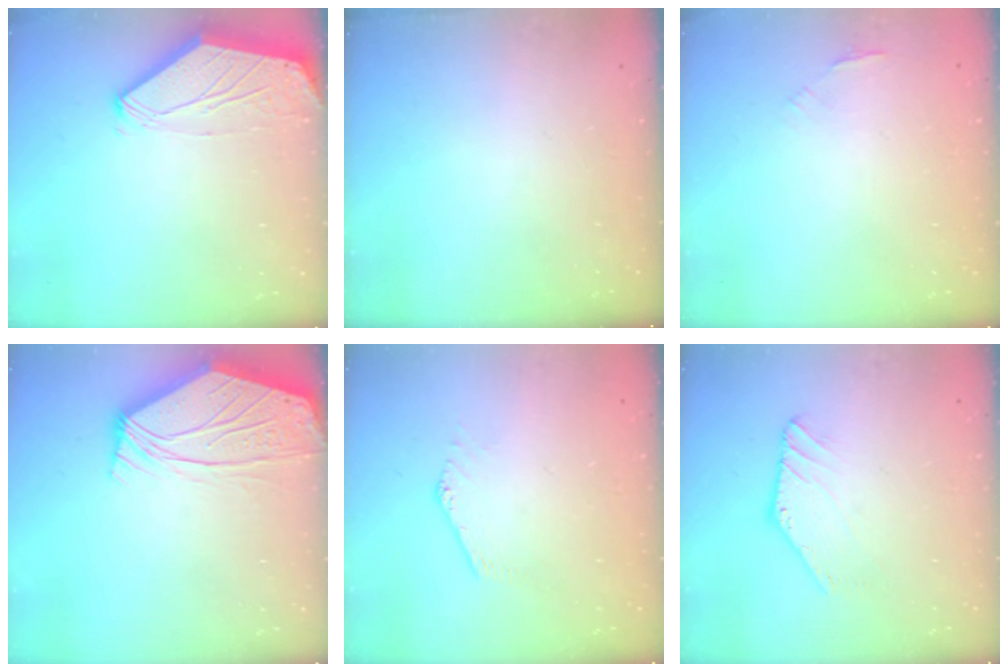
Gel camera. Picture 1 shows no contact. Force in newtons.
{"total": 0.0}
{"total": 1.1, "press": 1.0, "slide": 0.5}
{"total": 7.0, "press": 6.9, "slide": 1.1}
{"total": 0.7, "press": 0.6, "slide": 0.2}
{"total": 1.2, "press": 1.2, "slide": 0.1}